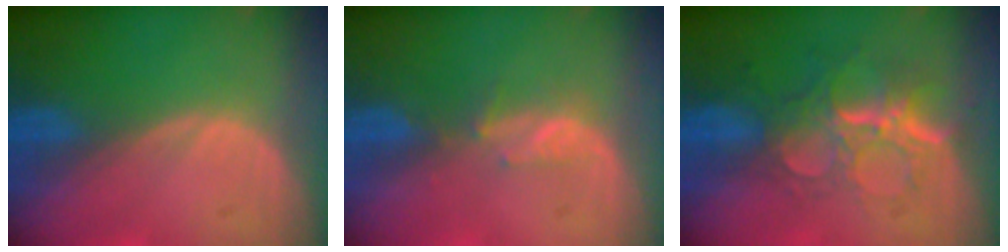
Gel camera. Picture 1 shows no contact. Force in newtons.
{"total": 2.3, "press": 2.1, "slide": 0.8}
{"total": 9.1, "press": 7.7, "slide": 4.8}